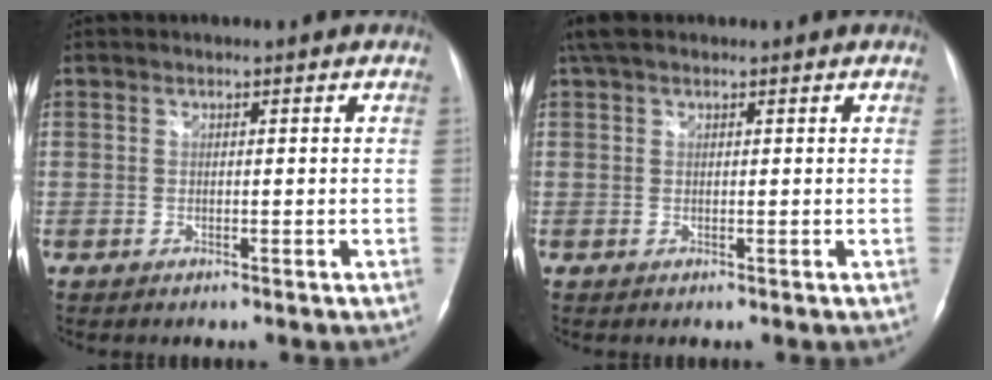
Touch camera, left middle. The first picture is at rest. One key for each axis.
{"total": 3.4, "fx": 2.5, "fy": 1.4, "fz": 1.9, "tx": -0.043, "ty": 0.030, "tz": 0.048}